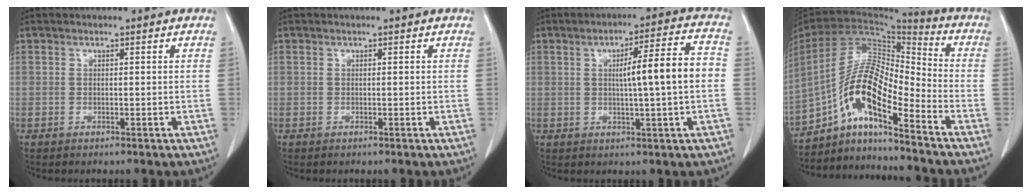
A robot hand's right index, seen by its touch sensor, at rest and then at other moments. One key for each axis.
{"total": 0.0}
{"total": 9.2, "fx": 0.1, "fy": 0.2, "fz": 9.2, "tx": -0.136, "ty": 0.016, "tz": 0.001}
{"total": 14.2, "fx": -8.3, "fy": 3.0, "fz": 11.1, "tx": -0.214, "ty": 0.024, "tz": -0.147}